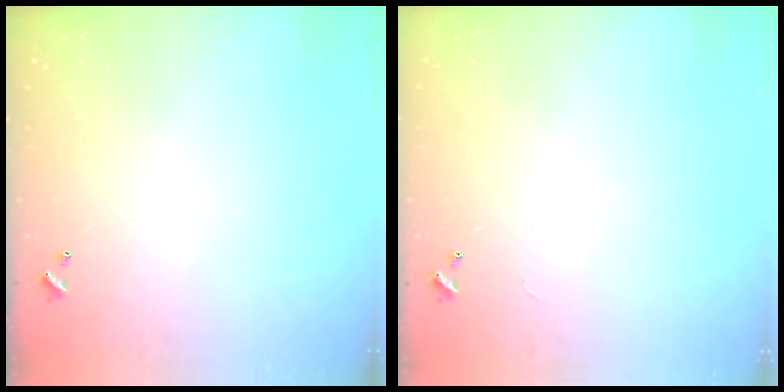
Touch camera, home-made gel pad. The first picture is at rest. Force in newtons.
{"total": 2.1, "press": 2.0, "slide": 0.3}